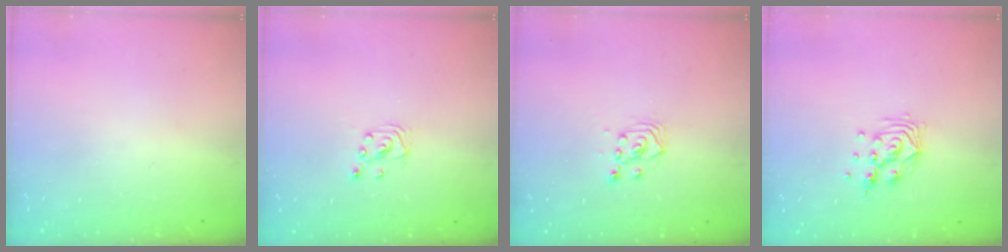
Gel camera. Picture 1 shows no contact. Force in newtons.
{"total": 1.6, "press": 1.6, "slide": 0.0}
{"total": 2.9, "press": 2.9, "slide": 0.6}
{"total": 9.5, "press": 9.5, "slide": 0.7}